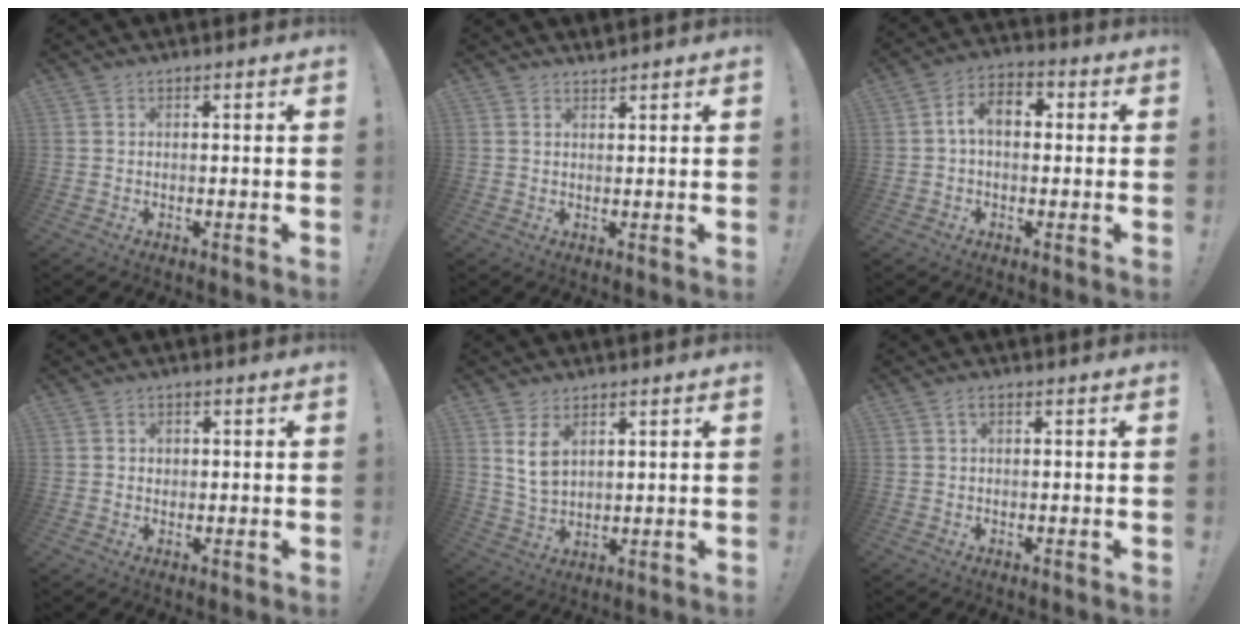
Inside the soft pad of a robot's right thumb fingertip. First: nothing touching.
{"total": 1.3, "force": [1.3, 0.0, -0.1], "torque": [0.002, -0.008, 0.025]}
{"total": 7.9, "force": [0.8, 4.8, 6.1], "torque": [-0.097, 0.013, 0.016]}
{"total": 1.3, "force": [0.4, 1.2, 0.4], "torque": [0.001, 0.000, 0.006]}
{"total": 7.0, "force": [3.7, 4.0, 4.3], "torque": [-0.066, -0.019, 0.068]}
{"total": 1.2, "force": [0.2, 0.4, 1.1], "torque": [-0.023, 0.002, 0.003]}